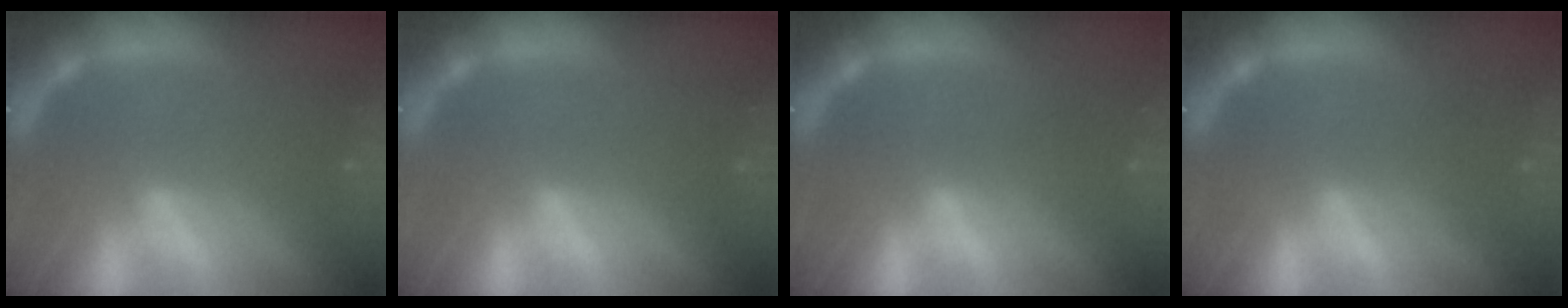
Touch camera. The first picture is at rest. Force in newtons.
{"total": 0.0}
{"total": 1.0}
{"total": 1.5}